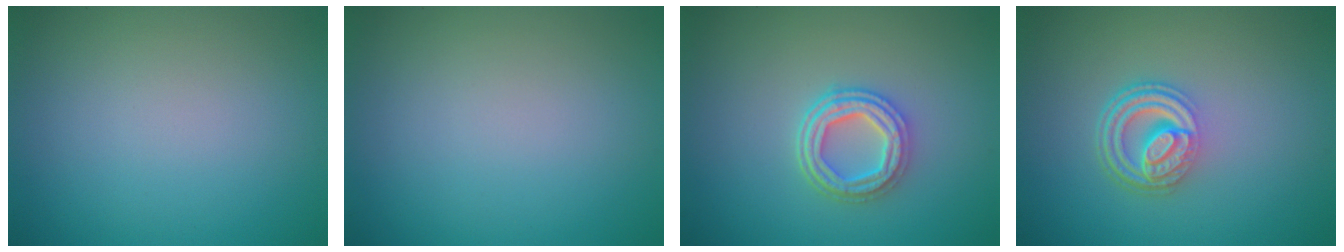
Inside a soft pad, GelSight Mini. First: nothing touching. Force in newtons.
{"total": 0.0}
{"total": 4.0, "press": 3.2, "slide": 2.3}
{"total": 4.6, "press": 3.4, "slide": 3.1}